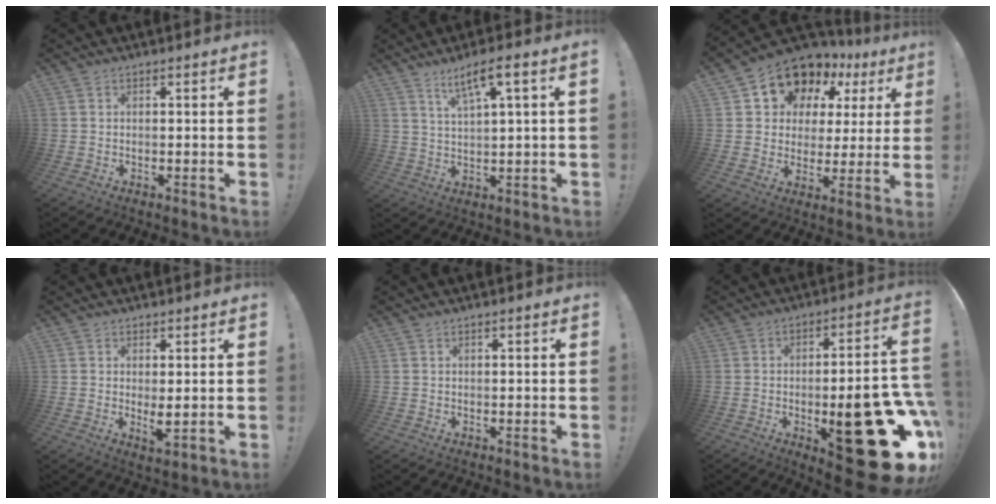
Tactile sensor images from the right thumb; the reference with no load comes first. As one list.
[{"total": 6.8, "force": [3.7, 0.5, 5.7], "torque": [-0.103, -0.012, 0.059]}, {"total": 12.0, "force": [8.2, 7.7, 4.1], "torque": [-0.077, -0.061, 0.154]}, {"total": 3.6, "force": [0.9, 1.2, 3.2], "torque": [-0.039, -0.016, 0.018]}, {"total": 0.0}, {"total": 28.6, "force": [-8.7, 10.7, 25.0], "torque": [-0.302, 0.028, -0.106]}]